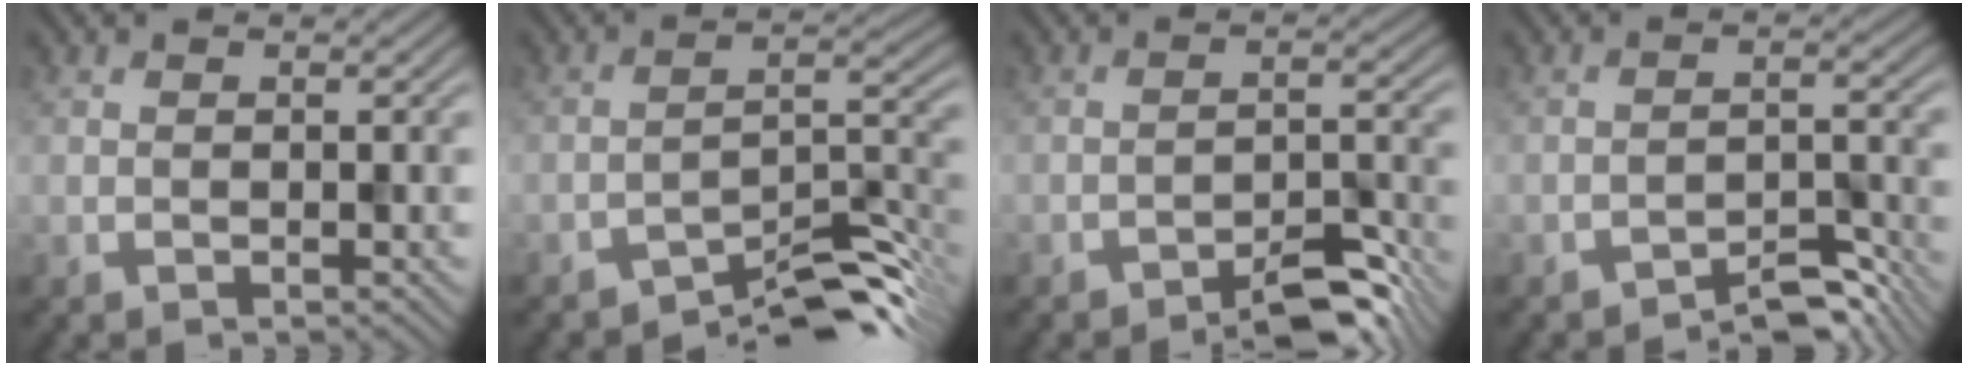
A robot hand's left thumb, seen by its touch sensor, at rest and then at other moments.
{"total": 7.9, "force": [-6.7, 1.7, 3.9], "torque": [-0.051, 0.010, -0.115]}
{"total": 4.7, "force": [-3.9, 1.1, 2.4], "torque": [-0.029, 0.013, -0.059]}
{"total": 4.3, "force": [-3.9, 0.9, 1.6], "torque": [-0.019, 0.011, -0.061]}